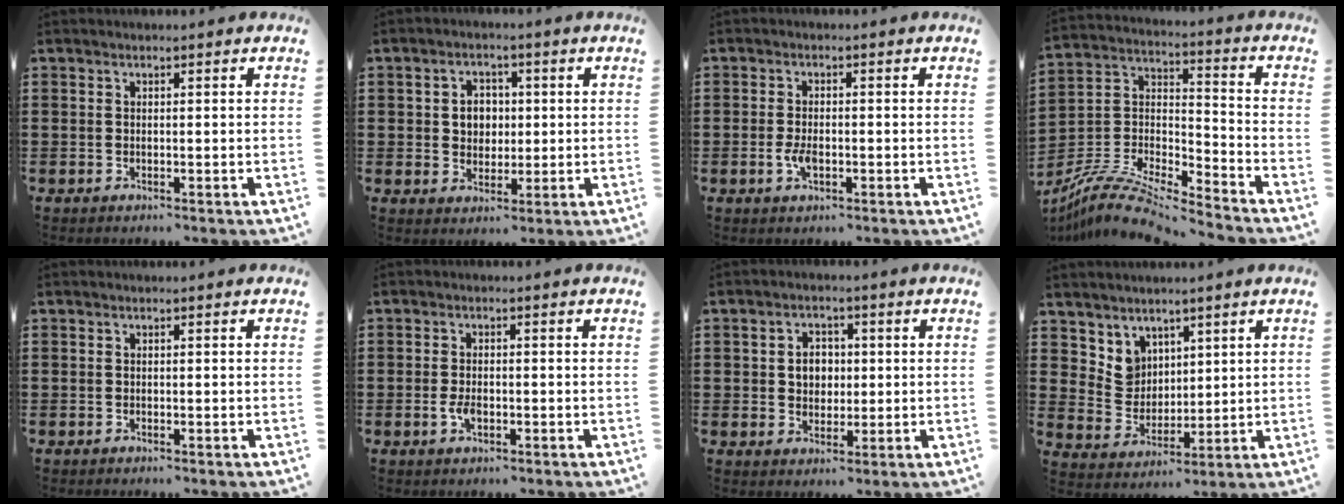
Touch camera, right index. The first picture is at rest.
{"total": 3.9, "force": [0.3, 3.5, 1.7], "torque": [-0.040, 0.006, 0.000]}
{"total": 3.0, "force": [-0.8, 1.3, 2.6], "torque": [-0.061, -0.004, -0.018]}
{"total": 9.9, "force": [-8.9, 1.8, 4.0], "torque": [-0.083, 0.011, -0.177]}
{"total": 0.0}
{"total": 2.7, "force": [-0.8, 1.3, 2.2], "torque": [-0.056, -0.004, -0.018]}
{"total": 3.7, "force": [0.1, 3.2, 1.9], "torque": [-0.040, 0.005, -0.004]}
{"total": 5.5, "force": [3.7, 4.1, 0.5], "torque": [-0.036, -0.005, 0.072]}